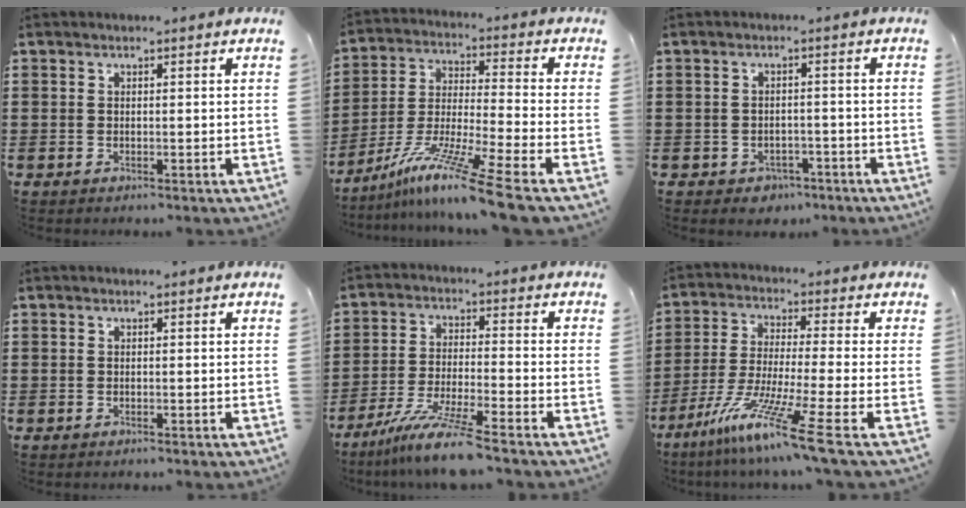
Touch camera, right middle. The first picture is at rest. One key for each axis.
{"total": 11.6, "fx": -9.1, "fy": -0.8, "fz": 7.2, "tx": -0.140, "ty": -0.006, "tz": -0.178}
{"total": 2.0, "fx": -1.7, "fy": 0.9, "fz": 0.0, "tx": -0.009, "ty": -0.001, "tz": -0.039}
{"total": 0.0}
{"total": 8.9, "fx": -7.3, "fy": -0.3, "fz": 5.1, "tx": -0.102, "ty": -0.014, "tz": -0.139}
{"total": 11.5, "fx": -7.6, "fy": -1.2, "fz": 8.5, "tx": -0.178, "ty": -0.014, "tz": -0.154}